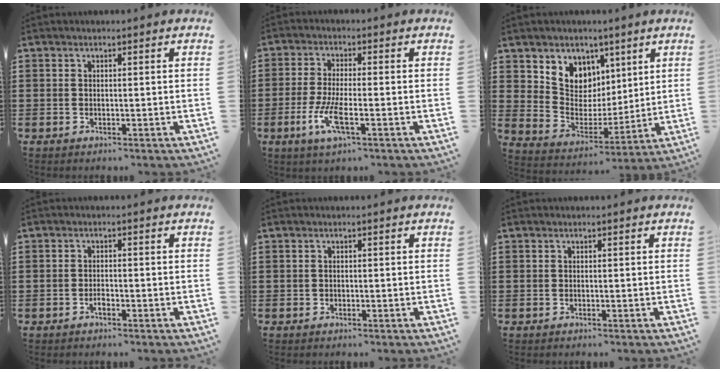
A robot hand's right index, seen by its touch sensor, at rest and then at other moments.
{"total": 6.1, "force": [-2.4, 1.3, 5.5], "torque": [-0.124, -0.016, -0.049]}
{"total": 7.1, "force": [4.5, 5.5, 0.4], "torque": [-0.049, -0.040, 0.085]}
{"total": 1.4, "force": [-0.9, 0.5, 1.0], "torque": [-0.022, -0.002, -0.016]}
{"total": 0.0}
{"total": 0.0}